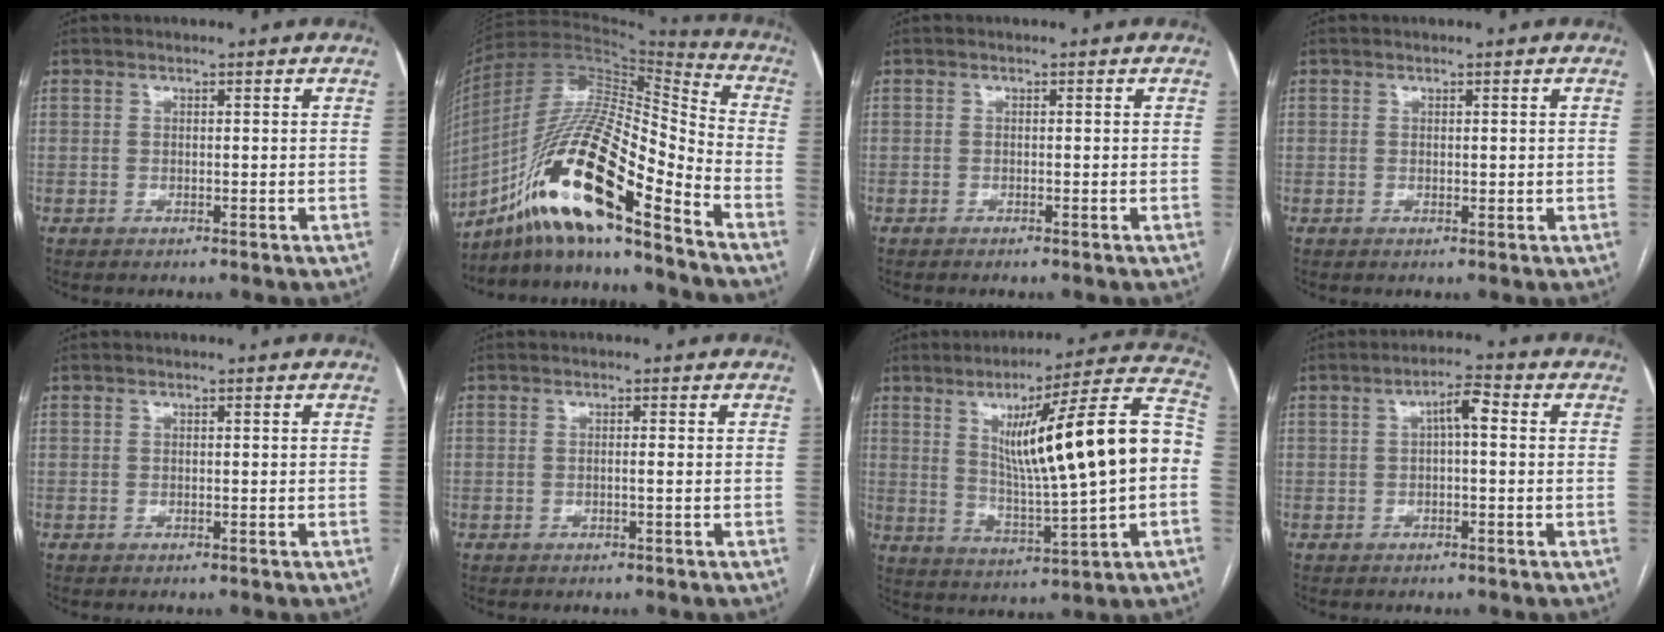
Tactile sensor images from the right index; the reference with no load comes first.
{"total": 20.4, "force": [-12.2, 2.8, 16.1], "torque": [-0.329, -0.004, -0.222]}
{"total": 0.5, "force": [-0.4, -0.1, 0.3], "torque": [-0.007, 0.001, -0.008]}
{"total": 0.7, "force": [0.1, 0.4, 0.5], "torque": [-0.008, -0.003, 0.004]}
{"total": 0.0}
{"total": 0.6, "force": [-0.1, -0.1, 0.6], "torque": [-0.009, 0.001, -0.002]}
{"total": 20.2, "force": [1.8, 1.2, 20.0], "torque": [-0.299, 0.023, 0.028]}
{"total": 3.9, "force": [0.5, 1.0, 3.7], "torque": [-0.062, 0.016, 0.007]}